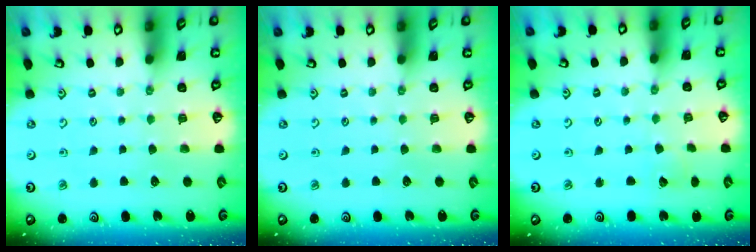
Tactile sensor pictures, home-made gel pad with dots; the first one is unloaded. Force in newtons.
{"total": 0.0}
{"total": 2.0, "press": 2.0, "slide": 0.1}